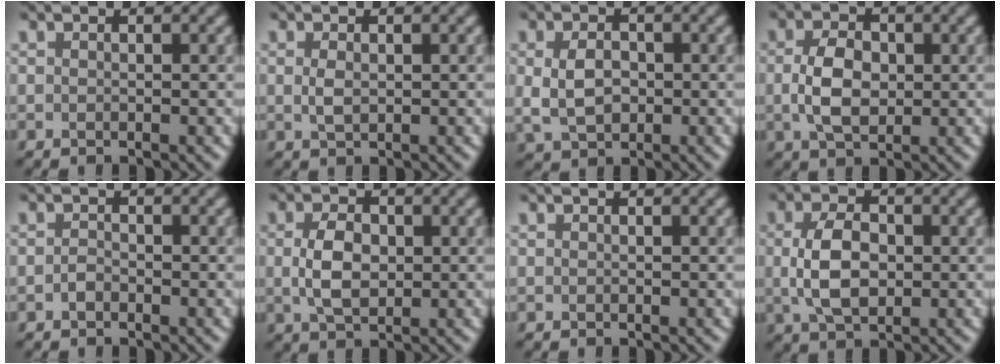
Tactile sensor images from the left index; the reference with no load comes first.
{"total": 1.3, "force": [0.2, 0.7, 1.1], "torque": [-0.027, -0.001, 0.005]}
{"total": 3.4, "force": [0.0, 2.4, 2.4], "torque": [-0.051, -0.001, 0.001]}
{"total": 4.2, "force": [0.1, 2.7, 3.2], "torque": [-0.068, 0.002, -0.001]}
{"total": 0.8, "force": [-0.5, 0.5, 0.5], "torque": [-0.011, 0.000, -0.011]}
{"total": 3.7, "force": [0.2, 2.3, 2.9], "torque": [-0.065, 0.002, 0.003]}
{"total": 0.0}
{"total": 4.7, "force": [0.1, 2.9, 3.8], "torque": [-0.080, 0.003, 0.001]}